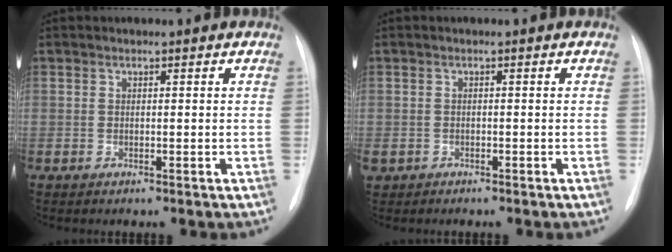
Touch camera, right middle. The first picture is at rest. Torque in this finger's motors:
{"motor_torque": [0.93, -0.93, 0.64, 0.12]}